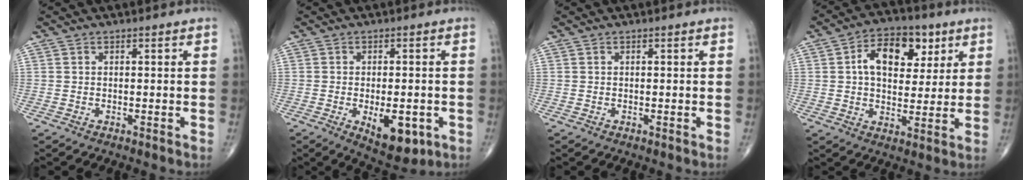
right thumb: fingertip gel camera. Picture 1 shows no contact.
{"total": 9.5, "force": [-3.0, 4.4, 7.8], "torque": [-0.098, -0.002, -0.030]}
{"total": 0.0}
{"total": 13.1, "force": [4.2, 8.2, 9.2], "torque": [-0.109, 0.000, 0.062]}